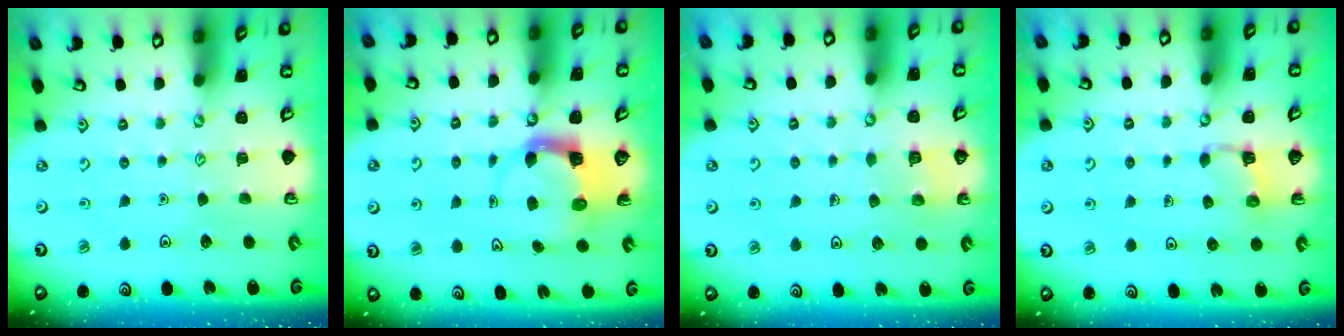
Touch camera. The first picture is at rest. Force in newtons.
{"total": 3.7, "press": 3.6, "slide": 0.5}
{"total": 2.8, "press": 2.8, "slide": 0.1}
{"total": 2.1, "press": 2.0, "slide": 0.5}